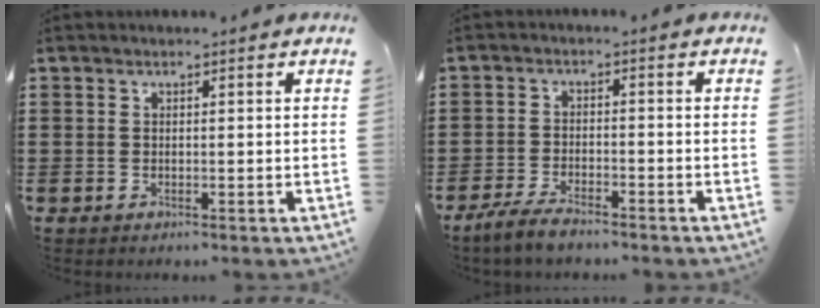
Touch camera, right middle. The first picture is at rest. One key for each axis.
{"total": 3.8, "fx": -3.3, "fy": 0.9, "fz": 1.7, "tx": -0.043, "ty": 0.000, "tz": -0.069}